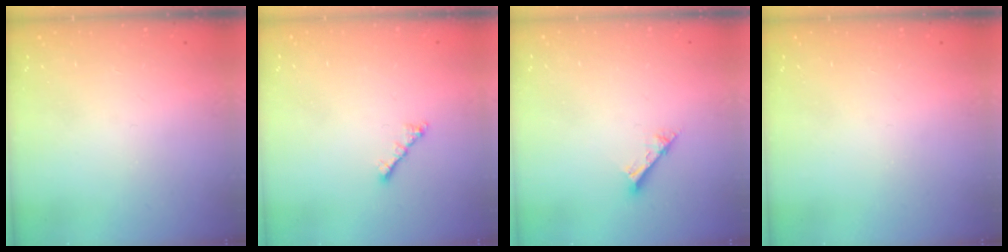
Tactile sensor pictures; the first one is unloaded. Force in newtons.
{"total": 1.8, "press": 1.8, "slide": 0.5}
{"total": 2.6, "press": 2.6, "slide": 0.2}
{"total": 0.0}